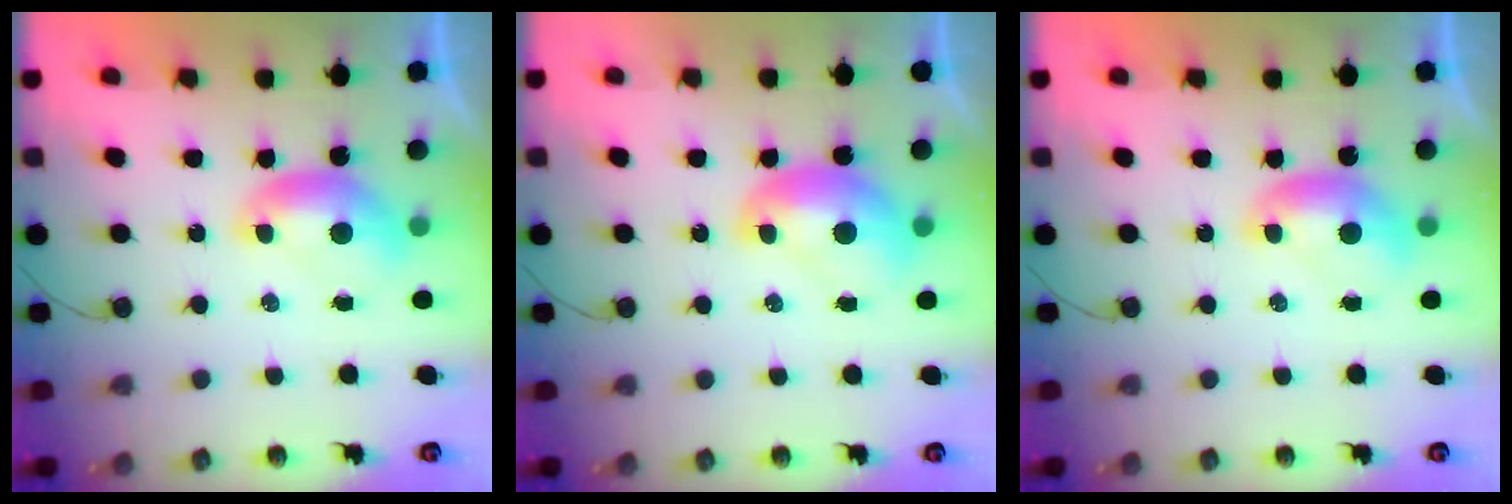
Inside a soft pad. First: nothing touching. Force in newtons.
{"total": 2.6, "press": 2.5, "slide": 0.7}
{"total": 0.0}